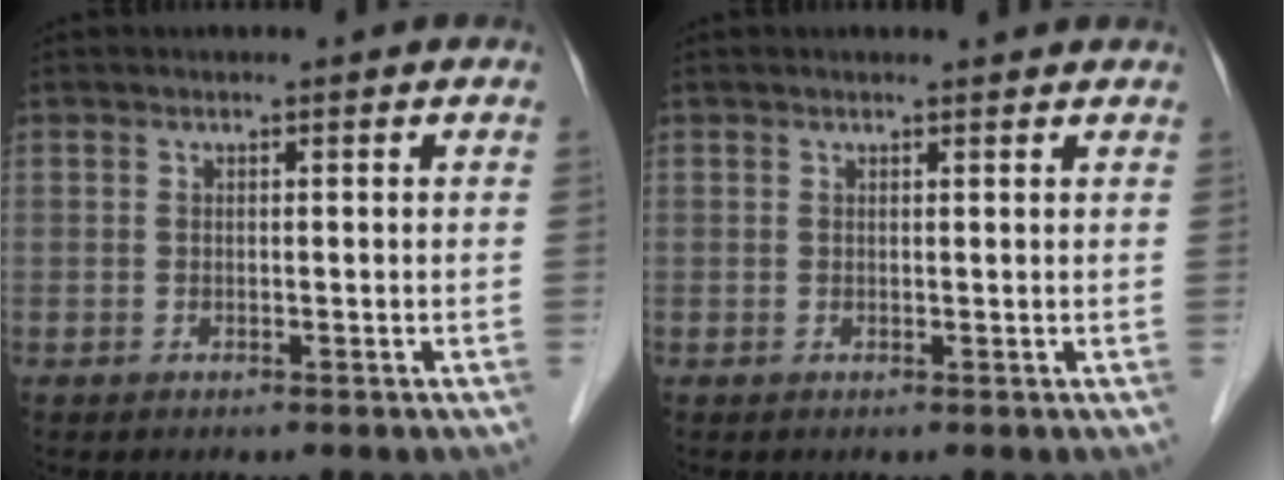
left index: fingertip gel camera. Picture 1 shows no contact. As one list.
[{"total": 2.8, "force": [2.7, 0.3, 0.7], "torque": [-0.013, 0.013, 0.027]}]